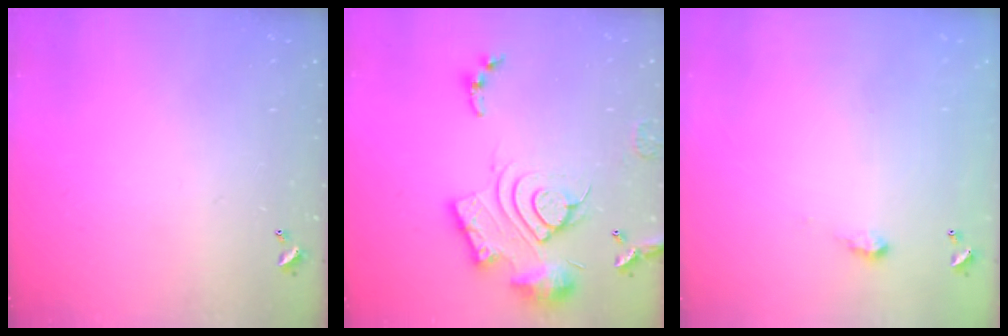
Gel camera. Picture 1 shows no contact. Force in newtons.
{"total": 19.5, "press": 19.4, "slide": 2.0}
{"total": 2.0, "press": 2.0, "slide": 0.3}